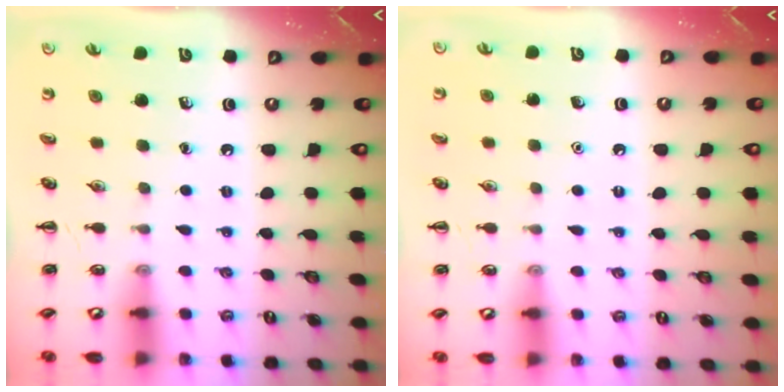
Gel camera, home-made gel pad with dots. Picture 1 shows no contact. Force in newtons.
{"total": 1.5, "press": 1.5, "slide": 0.1}